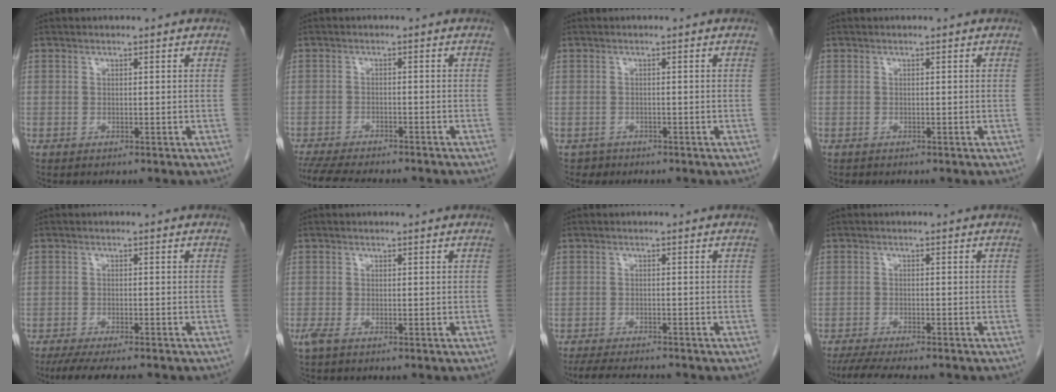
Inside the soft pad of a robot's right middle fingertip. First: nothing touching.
{"total": 13.6, "force": [-11.8, 2.7, 6.2], "torque": [-0.109, -0.020, -0.164]}
{"total": 1.2, "force": [-0.8, 0.8, -0.3], "torque": [0.001, 0.004, -0.014]}
{"total": 0.0}
{"total": 8.7, "force": [-7.3, 1.1, 4.6], "torque": [-0.063, -0.015, -0.111]}
{"total": 1.4, "force": [-0.8, 0.5, 1.1], "torque": [-0.031, -0.006, -0.016]}
{"total": 6.0, "force": [-5.5, 0.6, 2.3], "torque": [-0.036, -0.016, -0.089]}
{"total": 8.4, "force": [-7.1, 0.9, 4.3], "torque": [-0.064, -0.015, -0.111]}